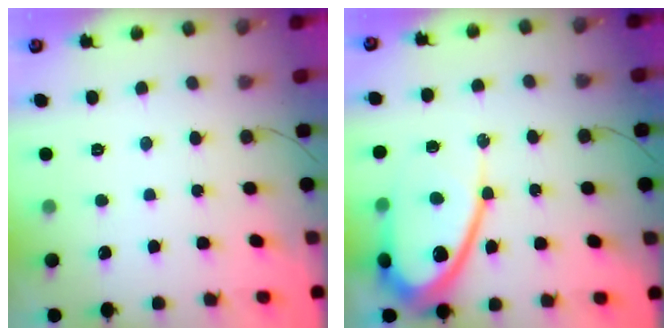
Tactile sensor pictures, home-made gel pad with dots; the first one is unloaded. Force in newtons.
{"total": 12.9, "press": 12.9, "slide": 1.2}